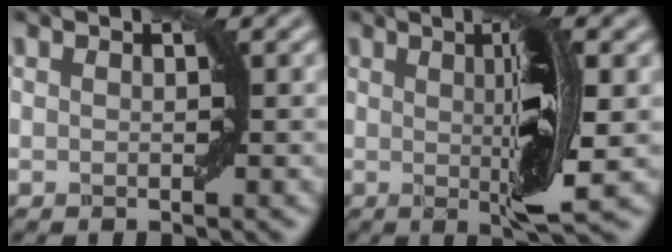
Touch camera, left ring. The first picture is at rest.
{"total": 6.5, "force": [0.3, 1.1, 6.4], "torque": [-0.100, -0.004, 0.007]}